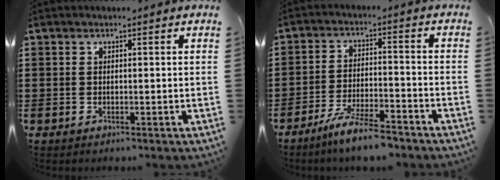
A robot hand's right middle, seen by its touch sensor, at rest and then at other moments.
{"total": 6.9, "force": [-6.0, 0.5, 3.4], "torque": [-0.072, -0.003, -0.114]}